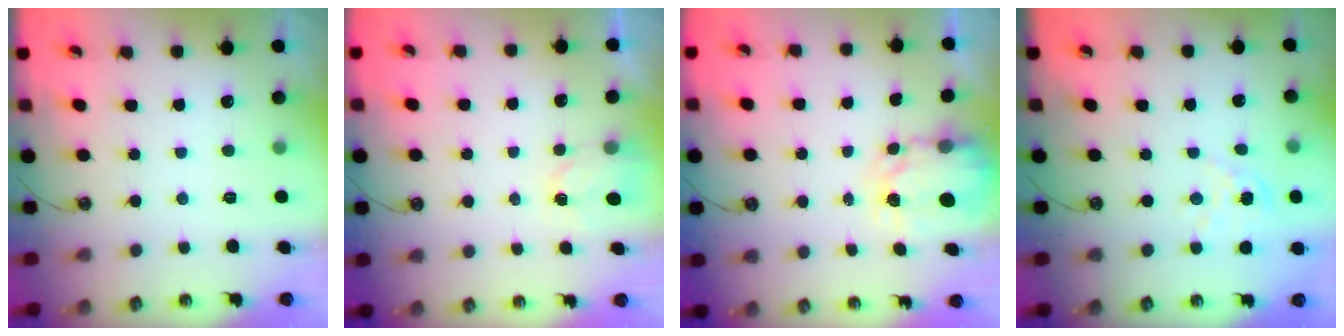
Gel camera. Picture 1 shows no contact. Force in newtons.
{"total": 2.4, "press": 2.4, "slide": 0.3}
{"total": 3.9, "press": 3.9, "slide": 0.1}
{"total": 2.9, "press": 2.9, "slide": 0.3}